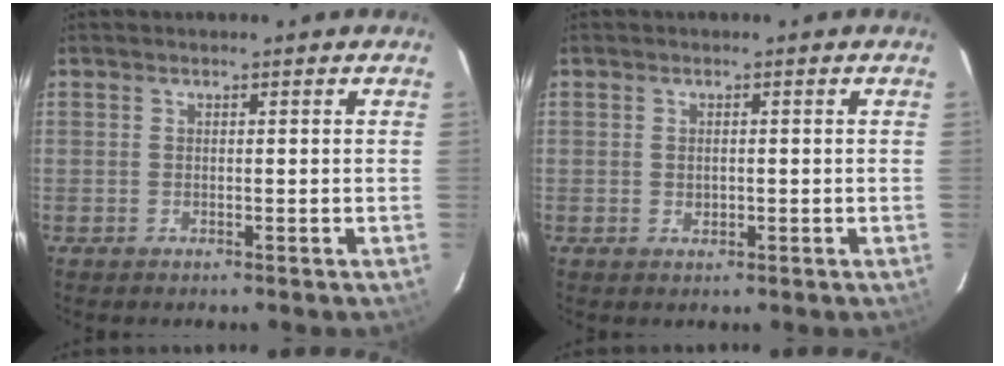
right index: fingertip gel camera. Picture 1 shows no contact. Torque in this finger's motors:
{"motor_torque": [-0.23, 0.02, -0.04, 0.00]}